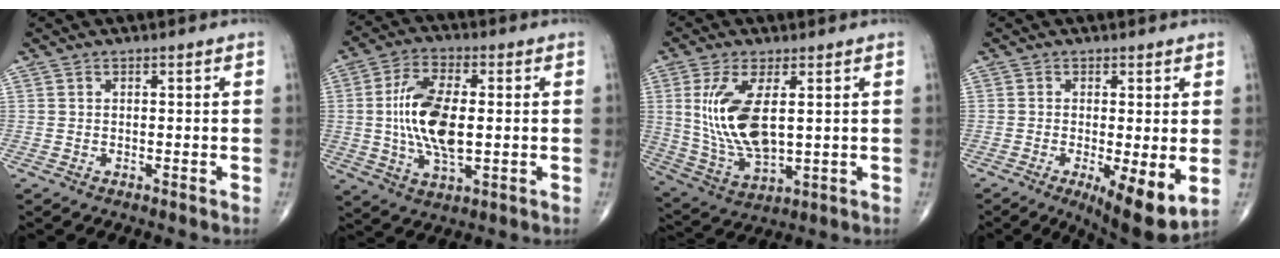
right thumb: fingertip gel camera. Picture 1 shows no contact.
{"total": 13.7, "force": [0.1, 6.3, 12.1], "torque": [-0.235, 0.000, 0.002]}
{"total": 13.4, "force": [2.5, 5.9, 11.8], "torque": [-0.248, -0.018, 0.064]}
{"total": 9.7, "force": [-2.2, 2.8, 9.0], "torque": [-0.138, -0.026, -0.031]}